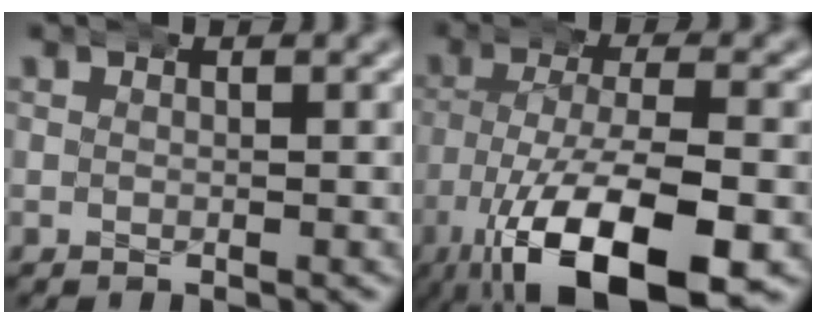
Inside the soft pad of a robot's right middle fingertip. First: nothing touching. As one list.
[{"total": 10.9, "force": [-4.7, 4.5, 8.8], "torque": [-0.177, -0.041, -0.046]}]